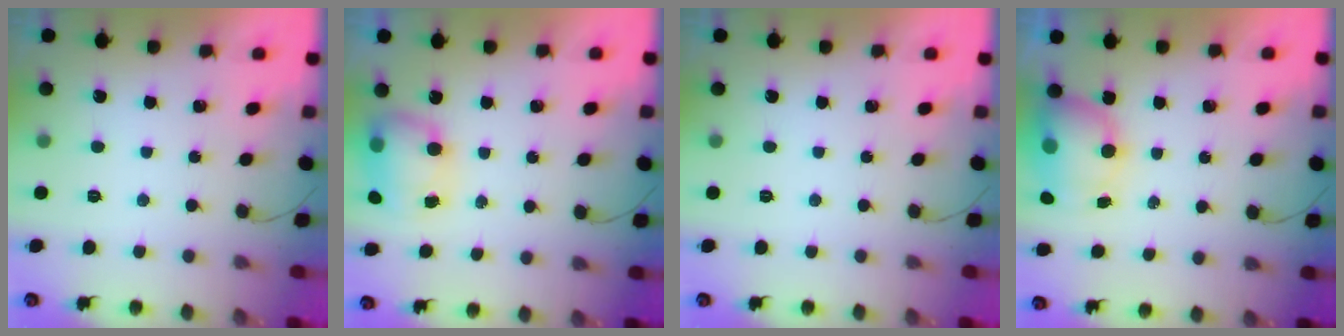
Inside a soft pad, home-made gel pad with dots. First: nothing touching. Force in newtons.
{"total": 8.0, "press": 7.9, "slide": 1.4}
{"total": 0.0}
{"total": 7.5, "press": 7.4, "slide": 1.6}